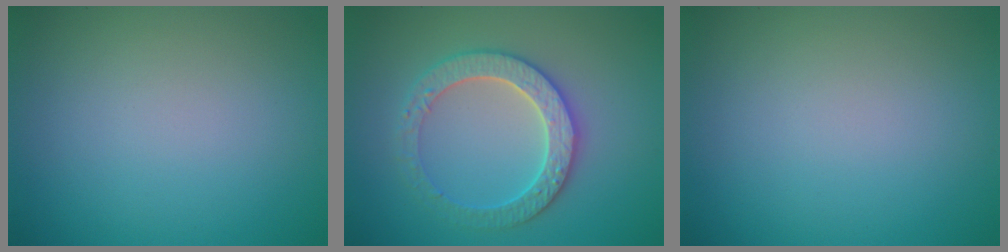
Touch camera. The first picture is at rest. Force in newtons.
{"total": 3.6, "press": 3.5, "slide": 0.4}
{"total": 0.0}